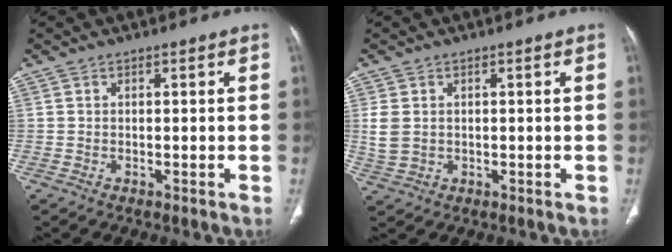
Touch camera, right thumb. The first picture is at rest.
{"total": 4.2, "force": [0.6, 3.2, 2.7], "torque": [-0.065, 0.000, 0.017]}